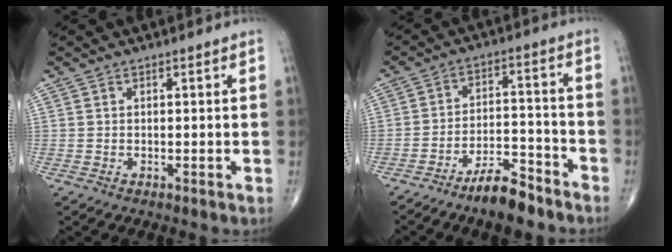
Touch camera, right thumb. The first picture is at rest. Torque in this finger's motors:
{"motor_torque": [1.47, 0.52, 0.58, -0.88, 0.21]}